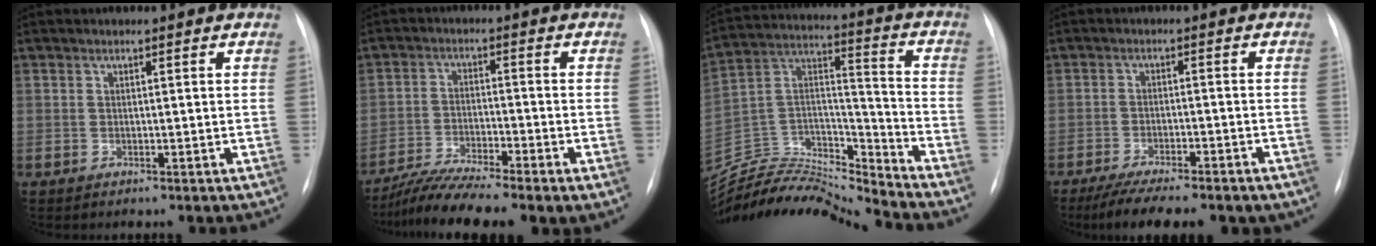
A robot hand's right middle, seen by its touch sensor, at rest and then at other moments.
{"total": 8.7, "force": [-6.8, 0.3, 5.4], "torque": [-0.104, -0.019, -0.123]}
{"total": 20.5, "force": [-20.0, 0.5, 4.5], "torque": [-0.083, 0.028, -0.349]}
{"total": 12.9, "force": [-10.1, 3.3, 7.4], "torque": [-0.119, -0.011, -0.147]}